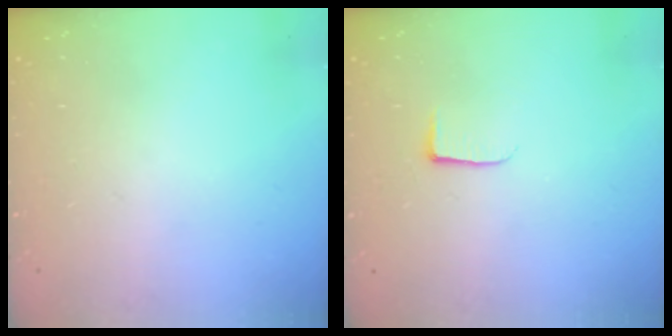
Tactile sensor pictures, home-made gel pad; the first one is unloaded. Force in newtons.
{"total": 3.8, "press": 3.8, "slide": 0.5}